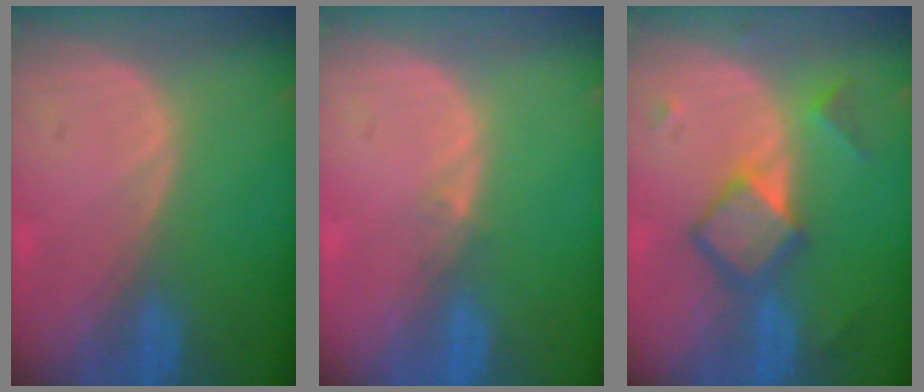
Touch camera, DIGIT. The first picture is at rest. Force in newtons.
{"total": 0.9, "press": 0.7, "slide": 0.6}
{"total": 6.2, "press": 6.2, "slide": 0.3}